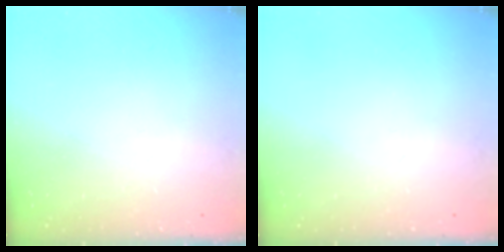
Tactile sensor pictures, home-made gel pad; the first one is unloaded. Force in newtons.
{"total": 0.0}